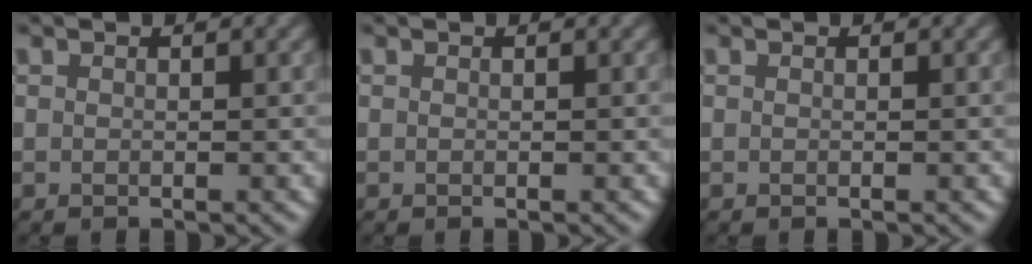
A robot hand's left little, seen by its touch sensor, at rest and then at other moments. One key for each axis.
{"total": 0.0}
{"total": 0.0}